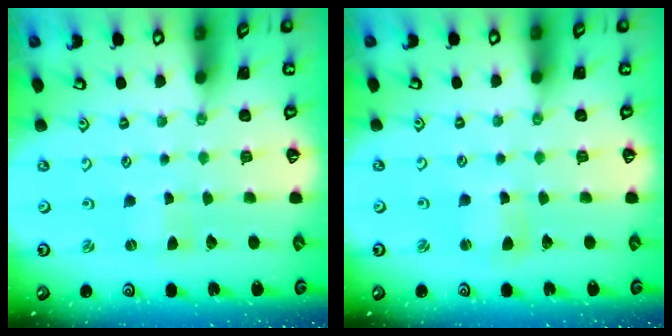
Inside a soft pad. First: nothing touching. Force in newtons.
{"total": 3.0, "press": 2.9, "slide": 0.4}